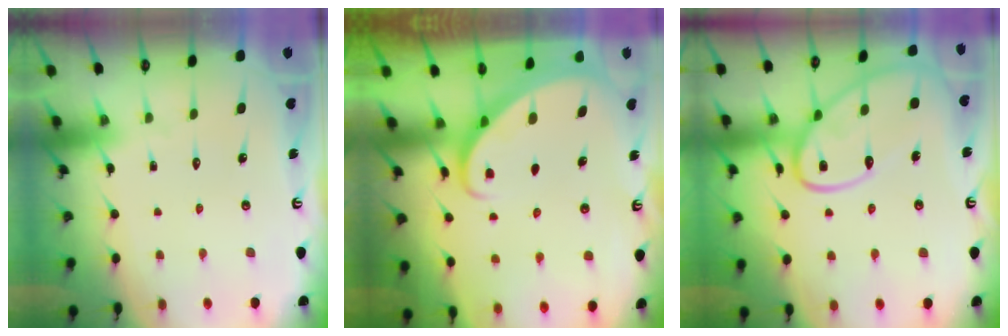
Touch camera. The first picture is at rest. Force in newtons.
{"total": 2.5, "press": 2.5, "slide": 0.3}
{"total": 15.0, "press": 15.0, "slide": 1.1}